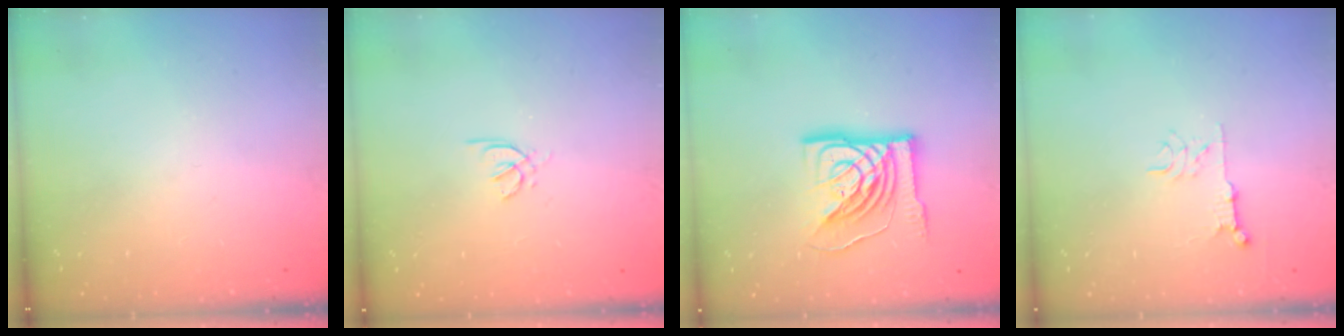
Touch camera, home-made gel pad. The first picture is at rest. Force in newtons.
{"total": 1.2, "press": 1.2, "slide": 0.4}
{"total": 15.9, "press": 15.7, "slide": 1.9}
{"total": 5.4, "press": 5.4, "slide": 0.7}